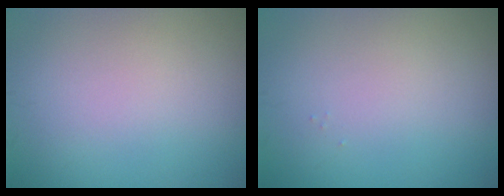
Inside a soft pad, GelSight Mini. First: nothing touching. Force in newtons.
{"total": 0.0}